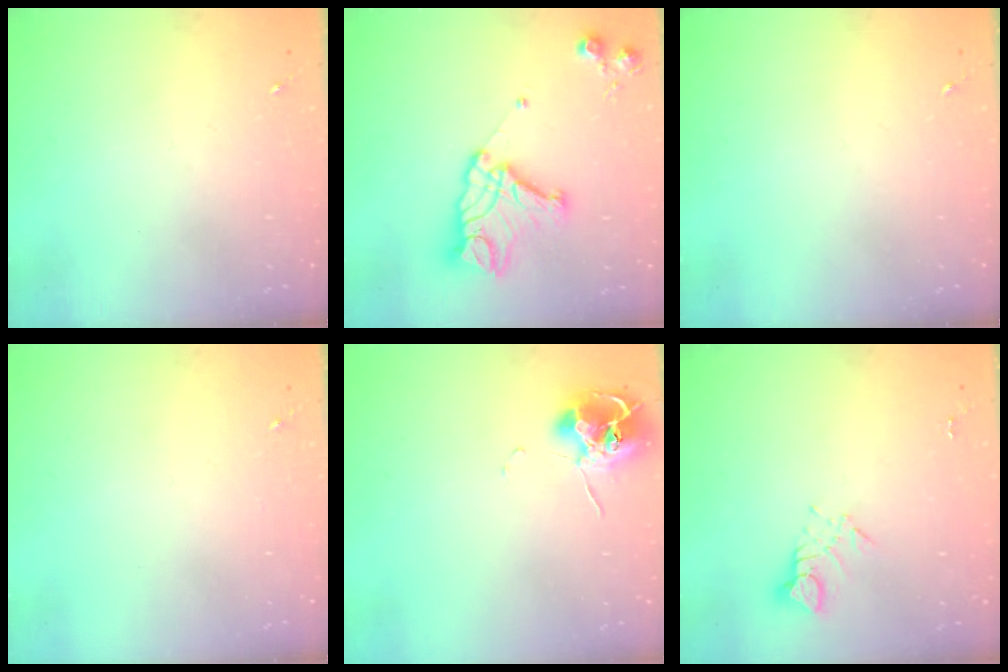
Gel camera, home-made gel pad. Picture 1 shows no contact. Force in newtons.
{"total": 15.7, "press": 15.6, "slide": 1.3}
{"total": 0.0}
{"total": 0.0}
{"total": 10.4, "press": 10.4, "slide": 0.9}
{"total": 3.5, "press": 3.5, "slide": 0.3}